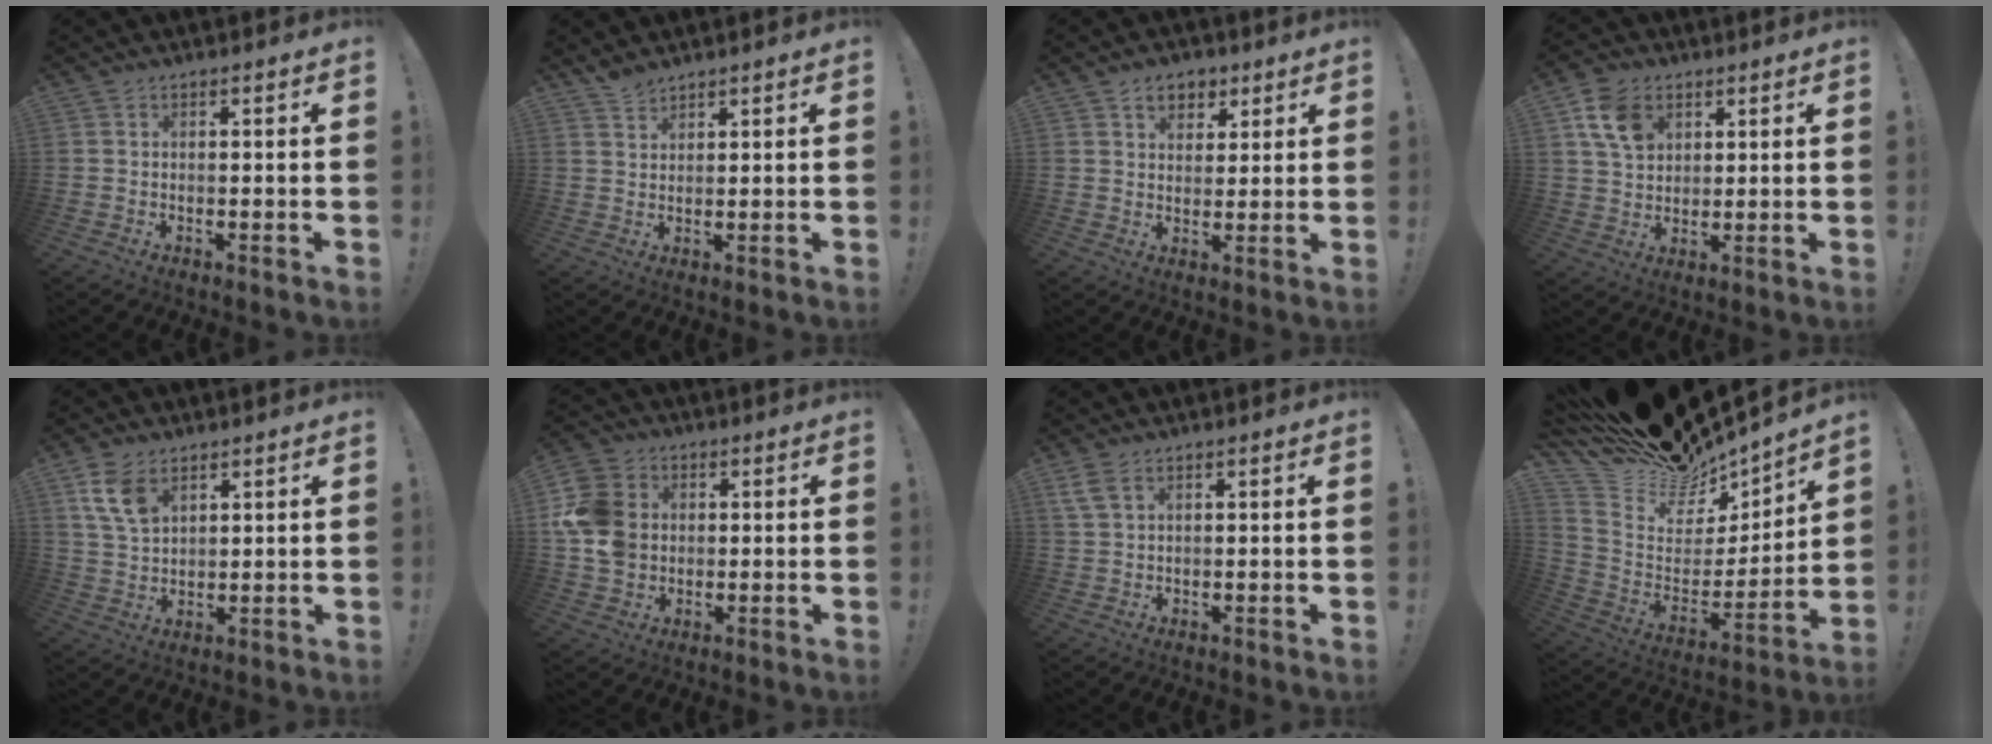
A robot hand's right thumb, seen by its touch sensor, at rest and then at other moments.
{"total": 3.4, "force": [3.0, 1.1, 0.9], "torque": [-0.009, -0.020, 0.056]}
{"total": 6.8, "force": [3.5, 5.3, 2.3], "torque": [-0.017, -0.019, 0.065]}
{"total": 10.5, "force": [4.8, 7.8, 5.3], "torque": [-0.078, -0.011, 0.094]}
{"total": 9.2, "force": [5.1, 5.7, 5.2], "torque": [-0.089, -0.015, 0.101]}
{"total": 13.9, "force": [1.3, 11.6, 7.5], "torque": [-0.148, 0.005, 0.027]}
{"total": 3.7, "force": [2.0, 1.6, 2.6], "torque": [-0.056, 0.001, 0.040]}
{"total": 15.9, "force": [14.3, 5.7, 3.8], "torque": [-0.092, -0.114, 0.269]}